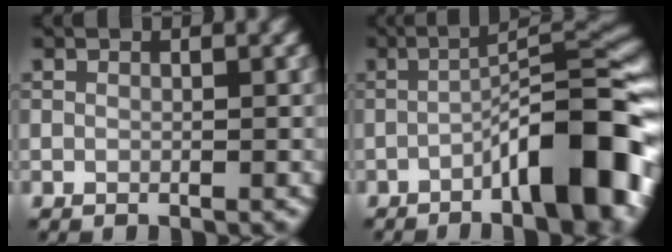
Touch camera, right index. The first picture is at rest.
{"total": 11.3, "force": [-4.6, 2.7, 9.9], "torque": [-0.131, 0.017, -0.073]}